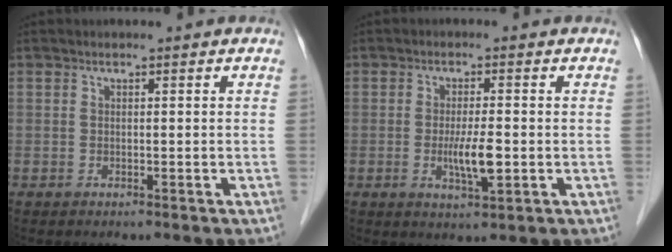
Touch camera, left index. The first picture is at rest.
{"total": 4.6, "force": [-0.8, 0.7, 4.5], "torque": [-0.088, -0.008, -0.011]}